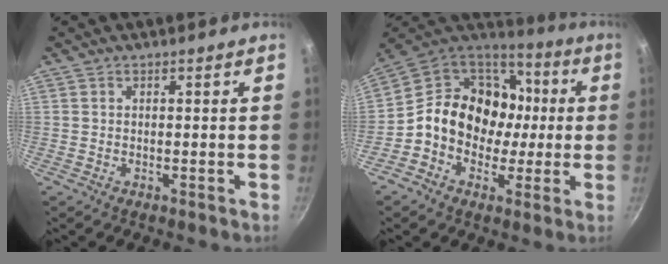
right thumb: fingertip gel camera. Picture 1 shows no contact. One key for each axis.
{"total": 19.2, "fx": -0.2, "fy": 15.5, "fz": 11.4, "tx": -0.157, "ty": 0.051, "tz": -0.010}